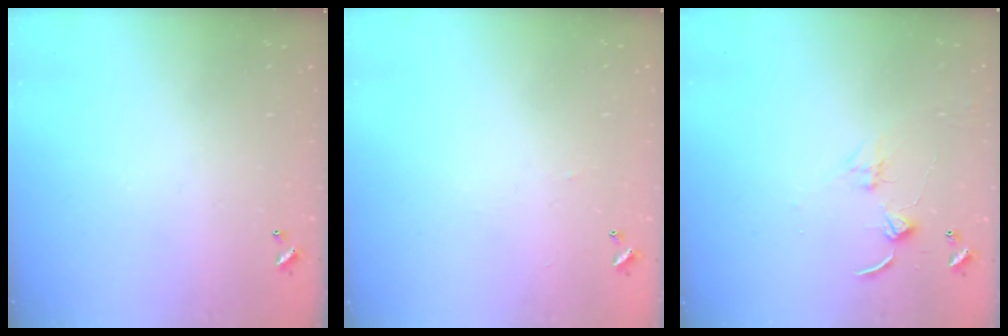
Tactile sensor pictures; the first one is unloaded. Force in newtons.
{"total": 0.5, "press": 0.3, "slide": 0.4}
{"total": 2.4, "press": 2.3, "slide": 0.4}